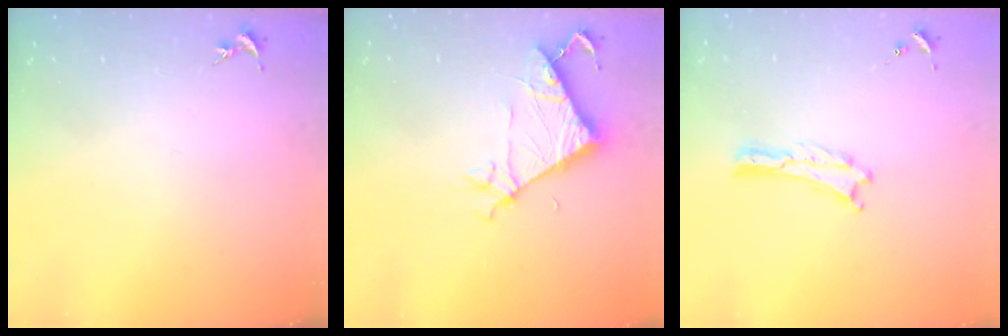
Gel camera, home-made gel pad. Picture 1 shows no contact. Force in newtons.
{"total": 7.2, "press": 7.2, "slide": 0.4}
{"total": 0.0}